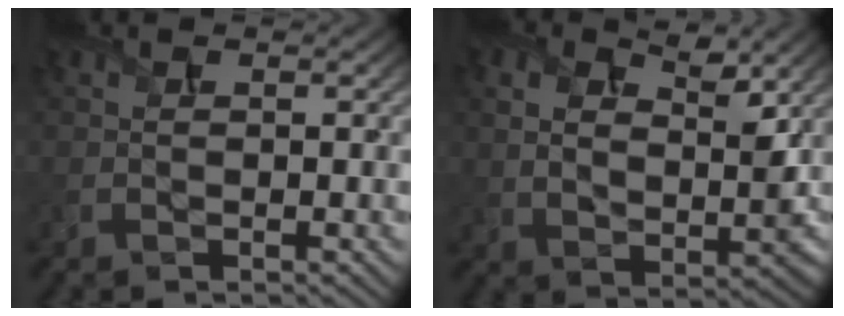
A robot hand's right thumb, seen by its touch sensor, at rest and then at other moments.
{"total": 7.9, "force": [3.6, 4.7, 5.2], "torque": [-0.093, 0.001, 0.069]}